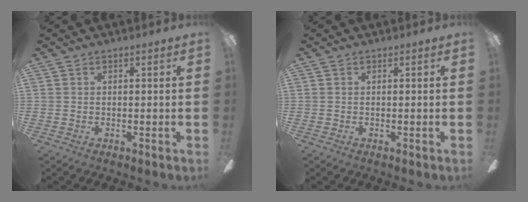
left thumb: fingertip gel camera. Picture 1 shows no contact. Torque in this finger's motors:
{"motor_torque": [0.00, 0.00, 0.34, -0.34, 0.00]}